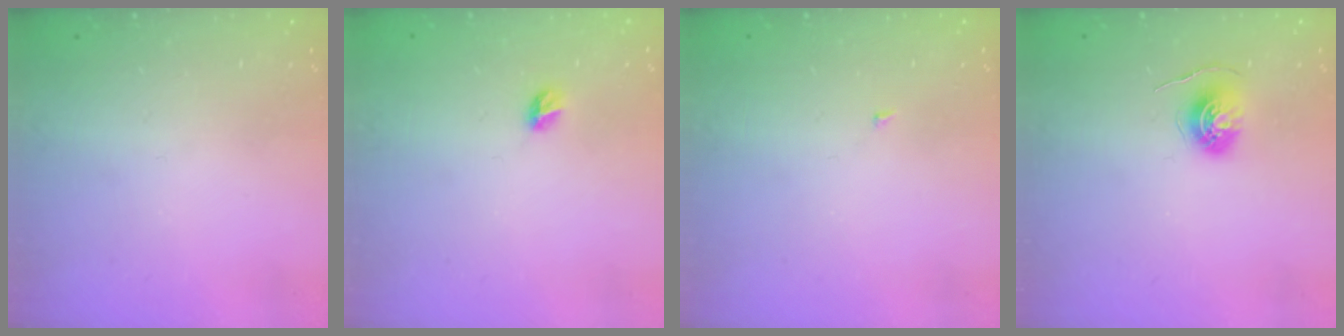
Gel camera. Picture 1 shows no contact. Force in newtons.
{"total": 4.4, "press": 4.4, "slide": 0.5}
{"total": 1.4, "press": 1.3, "slide": 0.1}
{"total": 5.7, "press": 5.7, "slide": 0.5}